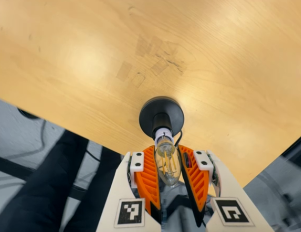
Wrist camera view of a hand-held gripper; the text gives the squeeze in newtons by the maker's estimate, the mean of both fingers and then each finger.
{"total": 10.6, "left": 9.8, "right": 11.3}